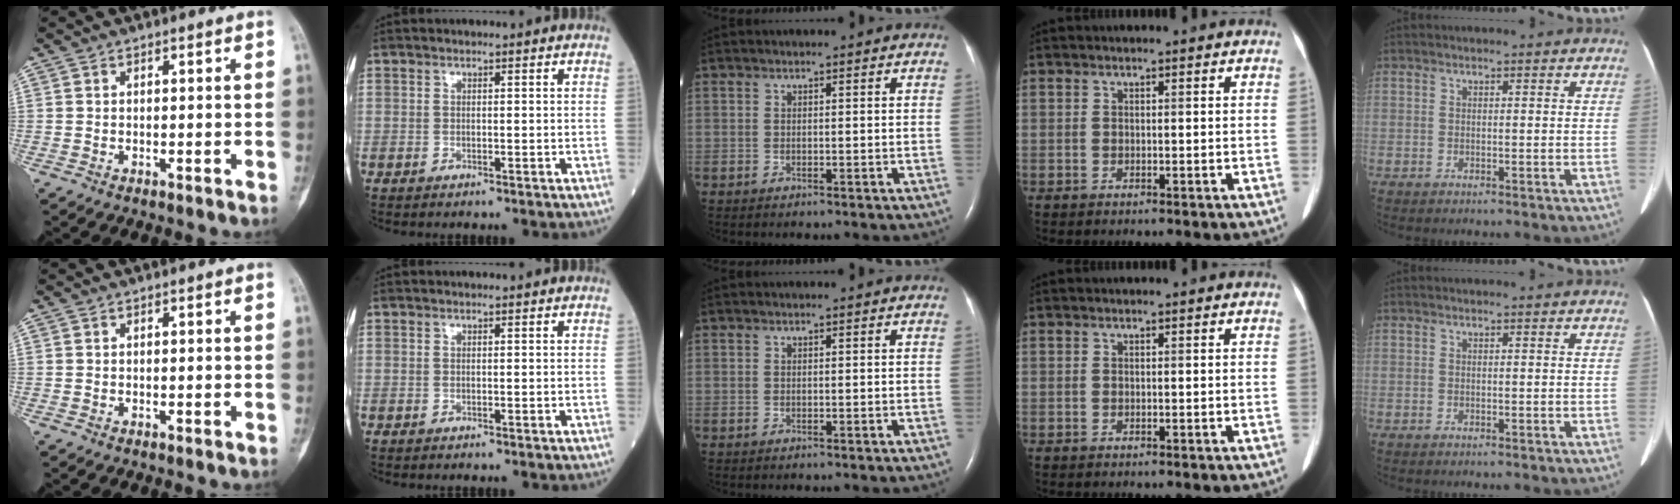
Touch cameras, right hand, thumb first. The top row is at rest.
{}